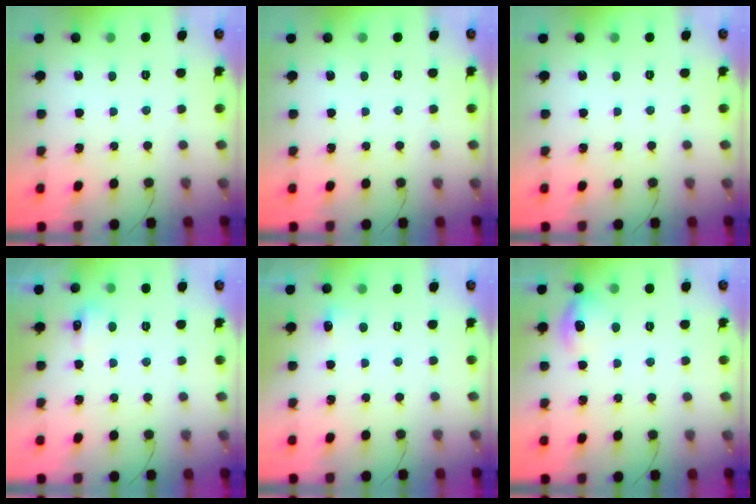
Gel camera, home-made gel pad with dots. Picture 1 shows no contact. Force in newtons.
{"total": 0.0}
{"total": 0.0}
{"total": 5.1, "press": 4.9, "slide": 1.1}
{"total": 4.6, "press": 4.5, "slide": 1.1}
{"total": 9.1, "press": 9.0, "slide": 1.2}